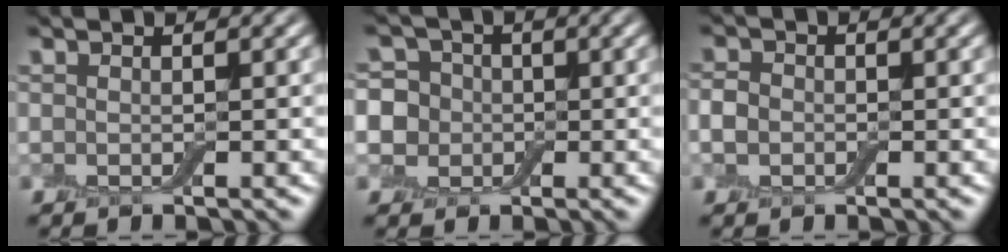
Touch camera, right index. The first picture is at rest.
{"total": 6.6, "force": [0.2, 6.1, 2.5], "torque": [-0.038, 0.036, -0.032]}
{"total": 1.8, "force": [-0.5, 1.5, 0.8], "torque": [-0.016, -0.001, -0.019]}